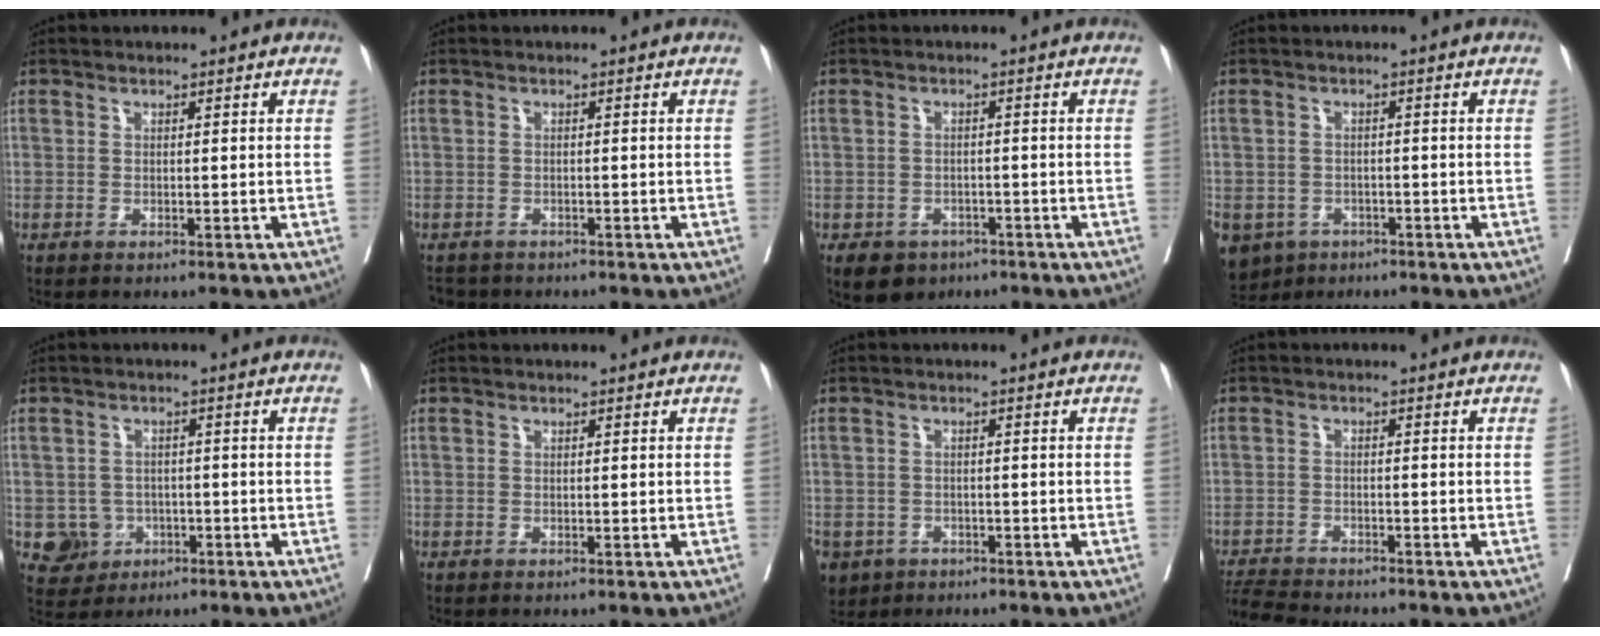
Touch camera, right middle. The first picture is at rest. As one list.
[{"total": 2.2, "force": [-2.1, 0.8, 0.0], "torque": [-0.001, -0.004, -0.034]}, {"total": 4.7, "force": [-3.0, 3.5, 1.2], "torque": [-0.017, 0.003, -0.038]}, {"total": 8.0, "force": [-4.6, 6.1, 2.2], "torque": [-0.056, -0.004, -0.066]}, {"total": 4.5, "force": [-1.3, 4.3, 0.4], "torque": [0.001, 0.009, -0.015]}, {"total": 0.0}, {"total": 6.3, "force": [-3.5, 4.9, 1.7], "torque": [-0.044, -0.001, -0.052]}, {"total": 5.6, "force": [-5.5, -0.4, 1.3], "torque": [-0.019, -0.018, -0.096]}]